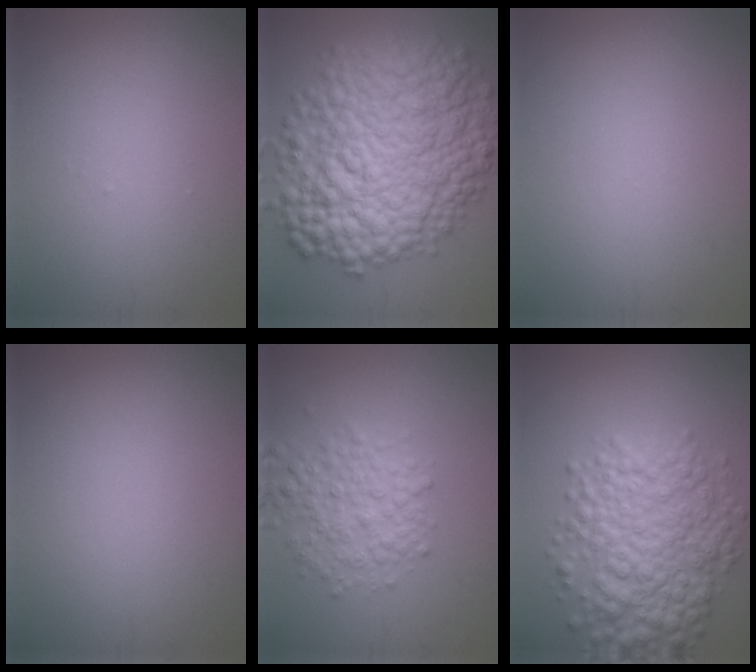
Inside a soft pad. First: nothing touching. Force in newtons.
{"total": 13.5, "press": 13.5, "slide": 0.1}
{"total": 0.0}
{"total": 0.0}
{"total": 4.0, "press": 4.0, "slide": 0.2}
{"total": 7.7, "press": 7.7, "slide": 0.2}